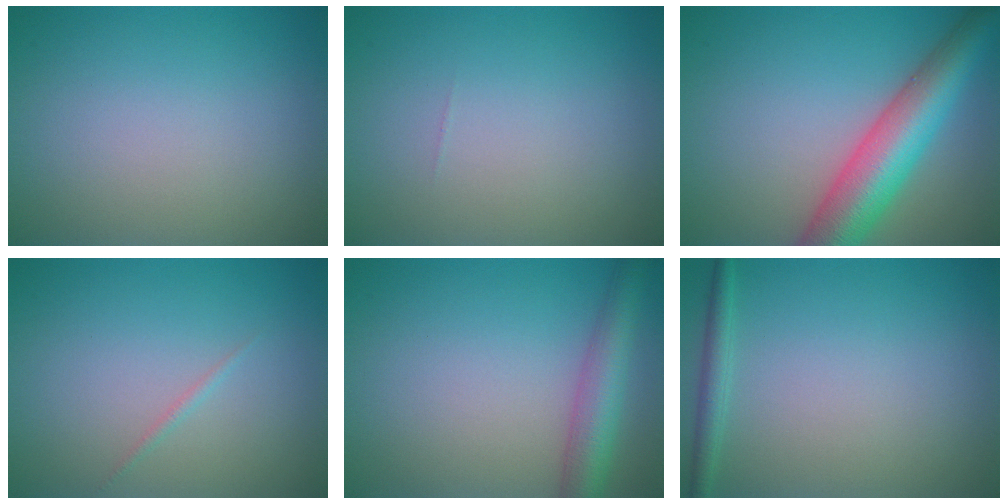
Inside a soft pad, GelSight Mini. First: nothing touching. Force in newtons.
{"total": 0.0}
{"total": 8.4, "press": 8.4, "slide": 0.3}
{"total": 0.6, "press": 0.6, "slide": 0.0}
{"total": 4.5, "press": 4.5, "slide": 0.2}
{"total": 1.5, "press": 1.5, "slide": 0.1}